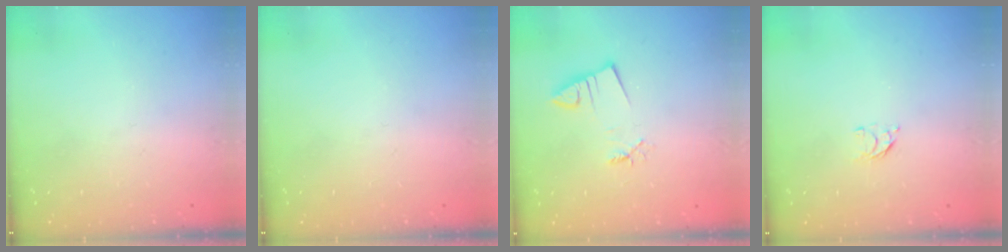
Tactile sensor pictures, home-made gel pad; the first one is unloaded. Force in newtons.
{"total": 0.0}
{"total": 2.4, "press": 2.4, "slide": 0.3}
{"total": 2.9, "press": 2.9, "slide": 0.2}